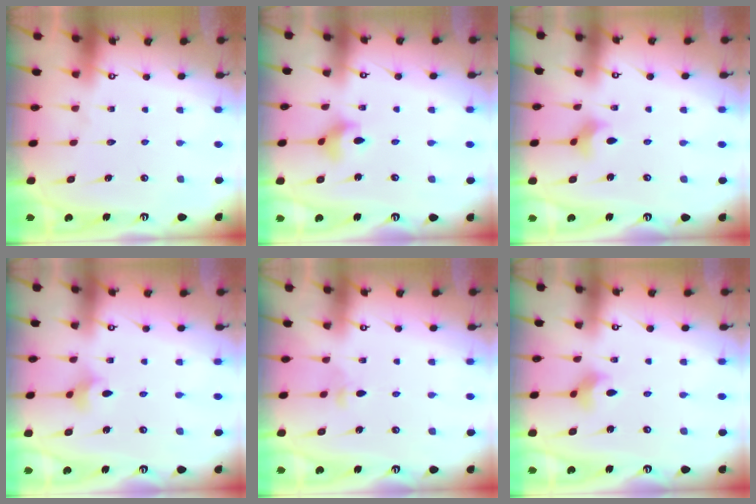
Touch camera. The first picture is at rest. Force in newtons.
{"total": 3.8, "press": 3.7, "slide": 0.6}
{"total": 2.7, "press": 2.6, "slide": 0.6}
{"total": 3.6, "press": 3.6, "slide": 0.6}
{"total": 3.1, "press": 3.1, "slide": 0.6}
{"total": 3.0, "press": 3.0, "slide": 0.5}